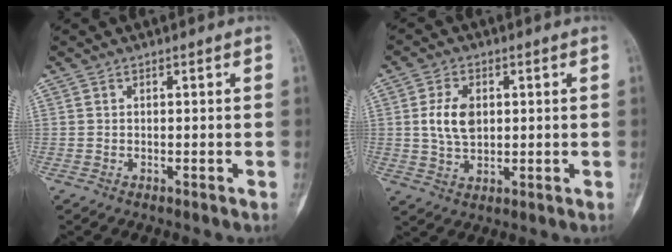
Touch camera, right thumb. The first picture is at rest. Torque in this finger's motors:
{"motor_torque": [-0.53, 0.71, 0.46, 0.43, 0.06]}